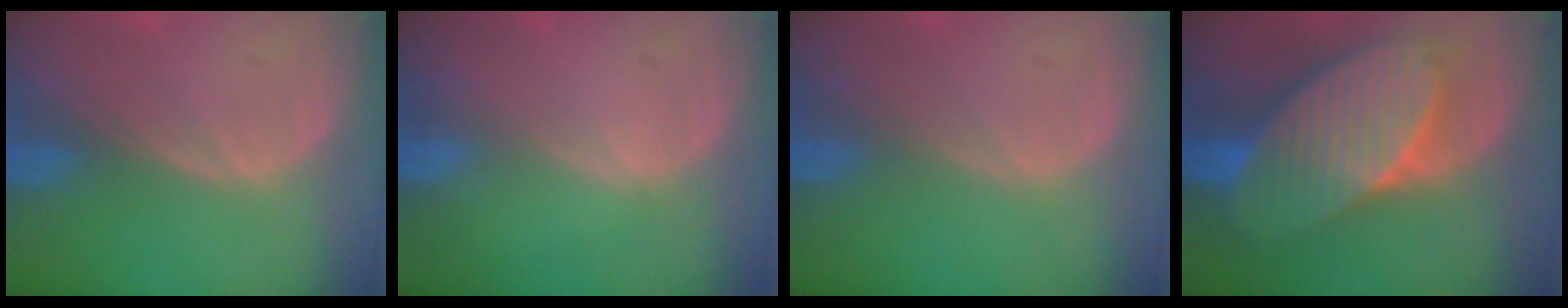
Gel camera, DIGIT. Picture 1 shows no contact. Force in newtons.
{"total": 0.0}
{"total": 0.0}
{"total": 10.9, "press": 10.9, "slide": 0.7}